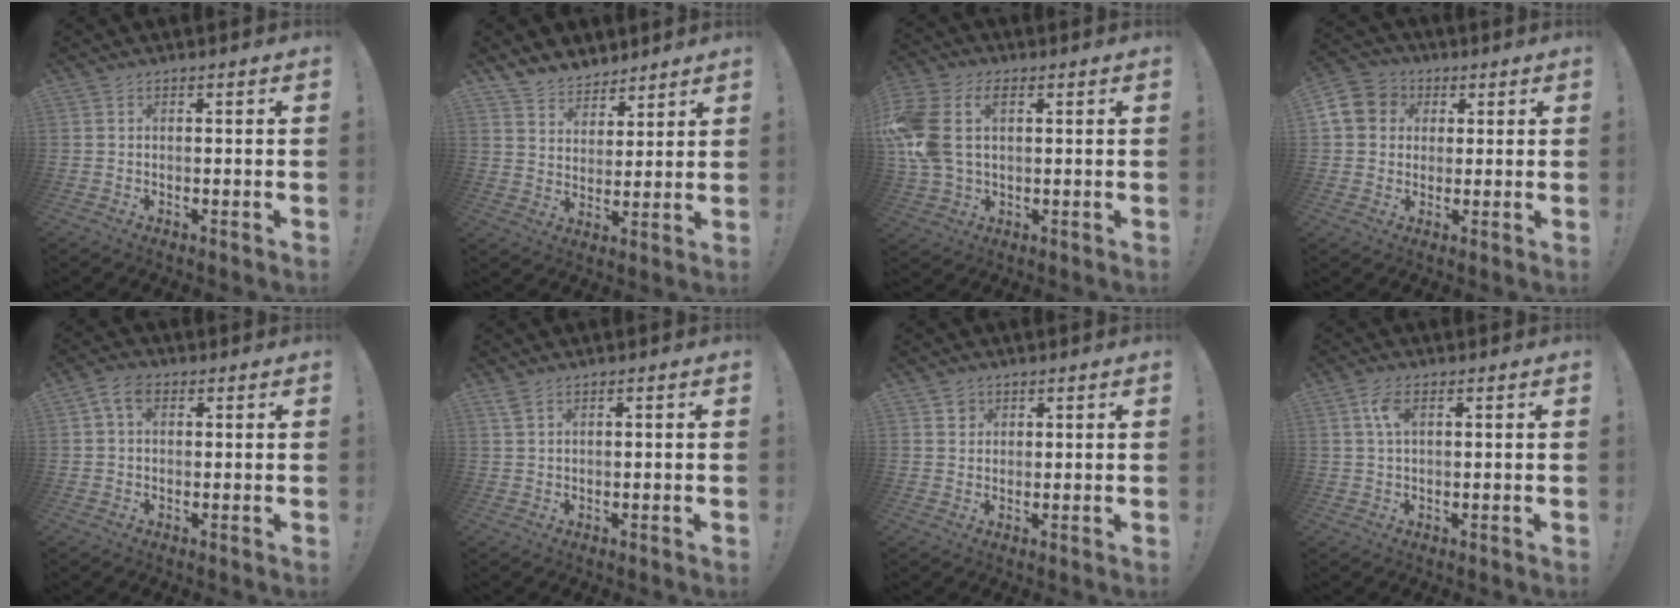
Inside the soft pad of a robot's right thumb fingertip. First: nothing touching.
{"total": 6.9, "force": [5.6, 3.9, 0.1], "torque": [-0.015, -0.049, 0.112]}
{"total": 13.8, "force": [3.0, 9.0, 10.0], "torque": [-0.224, -0.006, 0.057]}
{"total": 9.3, "force": [1.9, 8.4, 3.6], "torque": [-0.055, 0.003, 0.040]}
{"total": 4.8, "force": [1.5, 2.9, 3.5], "torque": [-0.061, 0.005, 0.029]}
{"total": 1.8, "force": [1.3, 0.6, 1.1], "torque": [-0.023, 0.002, 0.025]}
{"total": 2.2, "force": [1.3, 1.8, 0.2], "torque": [0.005, -0.008, 0.021]}
{"total": 4.5, "force": [1.5, 2.0, 3.7], "torque": [-0.068, 0.003, 0.025]}